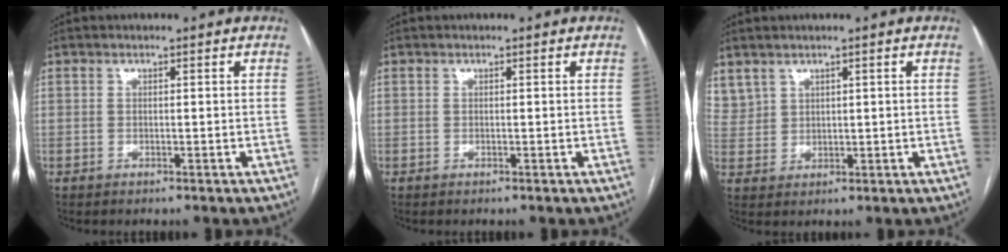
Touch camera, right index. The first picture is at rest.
{"total": 0.0}
{"total": 4.5, "force": [3.4, 2.9, 0.9], "torque": [-0.020, 0.009, 0.080]}